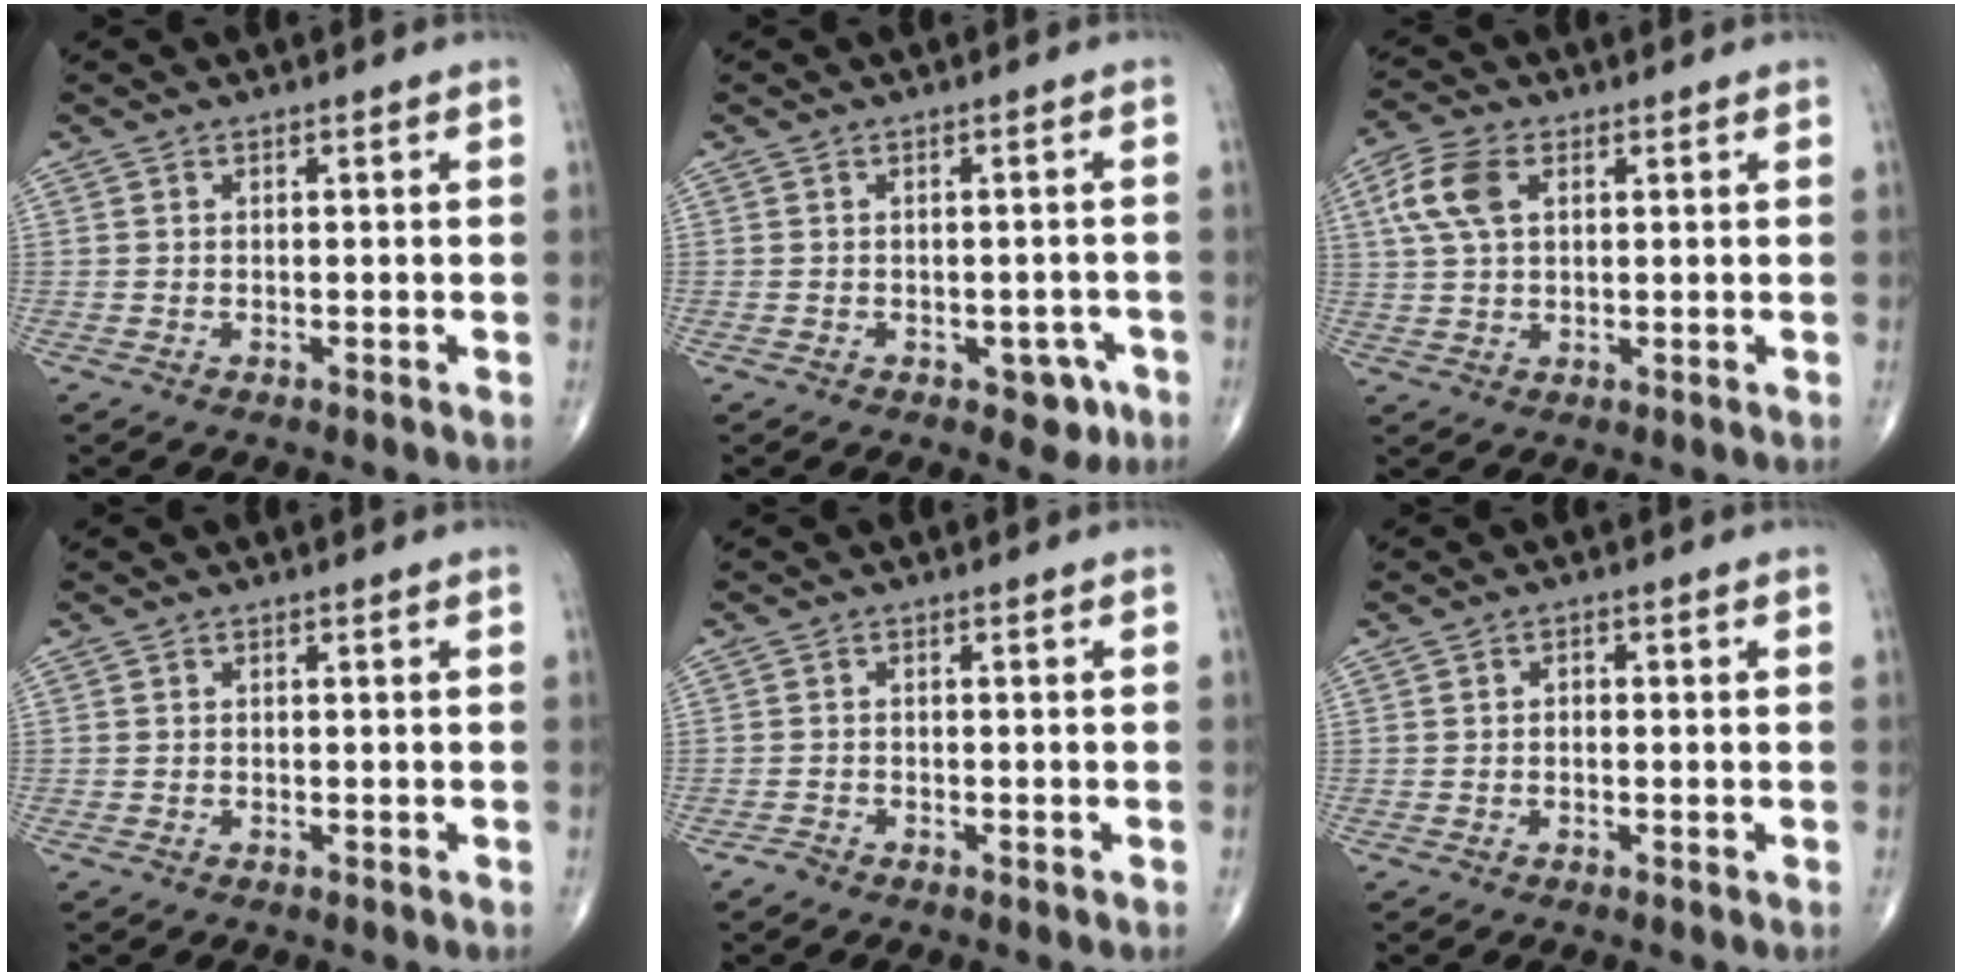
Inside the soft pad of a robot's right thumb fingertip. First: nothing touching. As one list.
[{"total": 4.0, "force": [-1.9, 2.6, 2.3], "torque": [-0.005, 0.012, -0.021]}, {"total": 7.7, "force": [2.4, 4.5, 5.8], "torque": [-0.128, 0.010, 0.046]}, {"total": 0.0}, {"total": 1.1, "force": [-1.0, 0.5, 0.1], "torque": [-0.004, -0.001, -0.024]}, {"total": 1.0, "force": [-0.1, 0.7, 0.7], "torque": [-0.009, 0.005, -0.003]}]